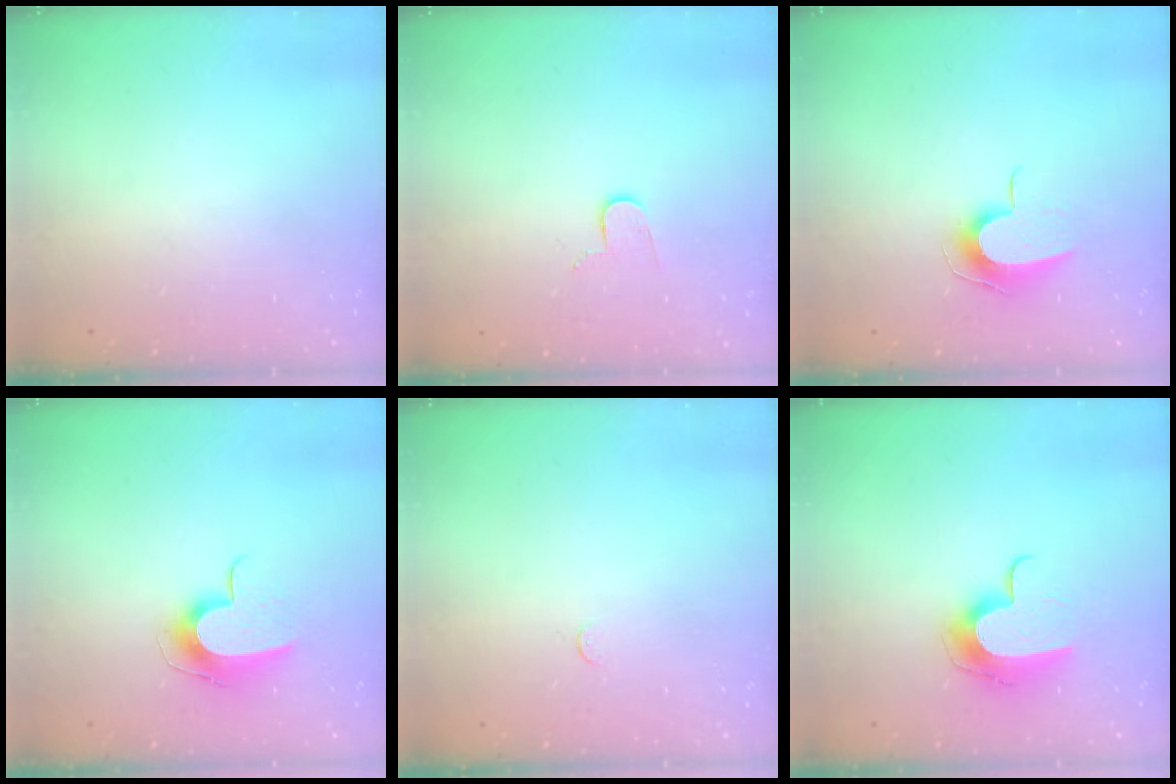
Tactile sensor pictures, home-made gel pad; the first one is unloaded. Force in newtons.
{"total": 4.7, "press": 4.7, "slide": 0.4}
{"total": 9.9, "press": 9.9, "slide": 0.3}
{"total": 9.5, "press": 9.5, "slide": 0.2}
{"total": 2.7, "press": 2.7, "slide": 0.2}
{"total": 11.2, "press": 11.2, "slide": 0.7}